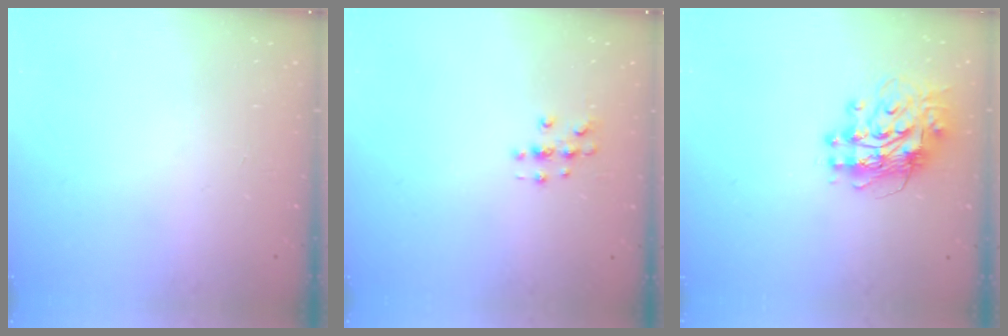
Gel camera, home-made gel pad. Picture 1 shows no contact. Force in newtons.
{"total": 3.6, "press": 3.6, "slide": 0.5}
{"total": 12.3, "press": 12.3, "slide": 1.1}